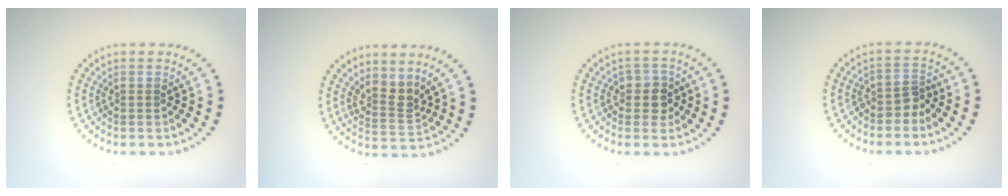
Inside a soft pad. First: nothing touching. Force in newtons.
{"total": 2.5, "press": 1.9, "slide": 1.7}
{"total": 2.2, "press": 2.0, "slide": 0.9}
{"total": 2.0, "press": 1.5, "slide": 1.4}